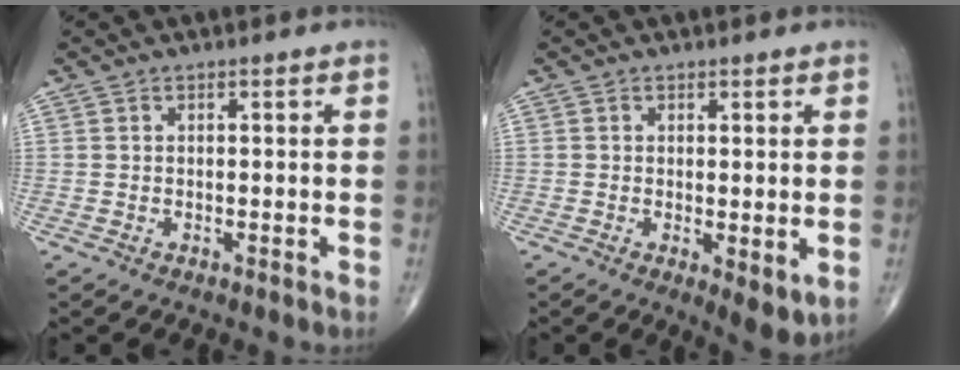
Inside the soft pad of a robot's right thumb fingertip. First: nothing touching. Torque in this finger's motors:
{"motor_torque": [0.03, 0.16, 0.07, 0.21, 0.00]}